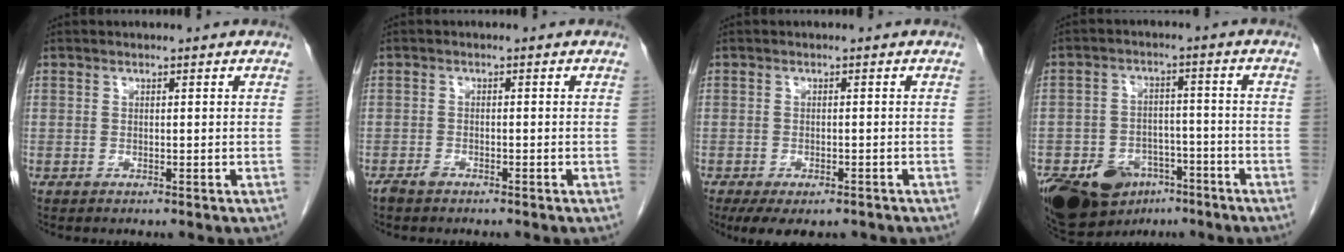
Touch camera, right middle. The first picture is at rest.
{"total": 1.4, "force": [-1.2, 0.4, 0.5], "torque": [-0.016, -0.001, -0.021]}
{"total": 7.4, "force": [-5.4, 3.1, 3.9], "torque": [-0.052, -0.007, -0.076]}
{"total": 16.8, "force": [-9.7, 10.7, 8.6], "torque": [-0.194, 0.004, -0.148]}